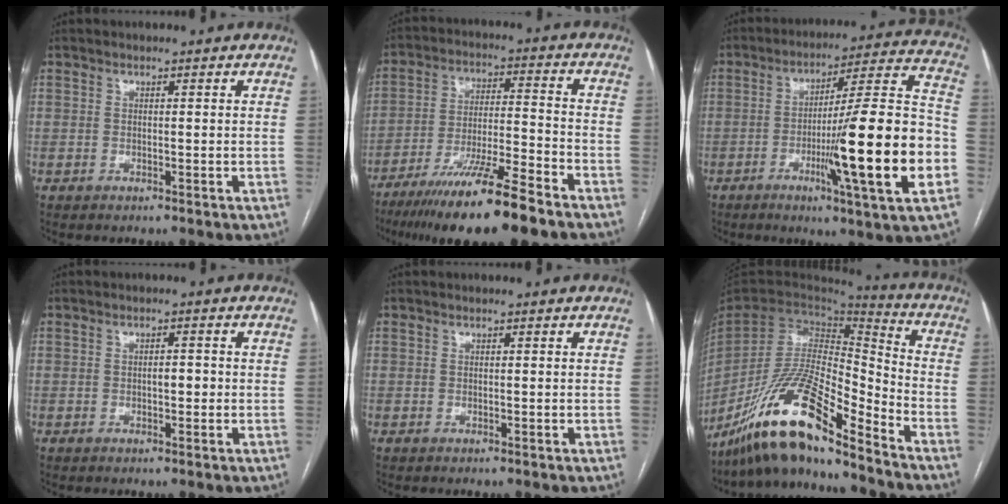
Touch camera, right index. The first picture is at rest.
{"total": 16.4, "force": [-11.8, 0.4, 11.4], "torque": [-0.187, -0.035, -0.202]}
{"total": 21.4, "force": [-5.8, -0.1, 20.6], "torque": [-0.283, -0.004, -0.089]}
{"total": 1.8, "force": [-0.3, 0.7, 1.6], "torque": [-0.023, 0.004, -0.005]}
{"total": 0.0}
{"total": 17.9, "force": [-13.9, 2.5, 11.0], "torque": [-0.212, 0.002, -0.256]}